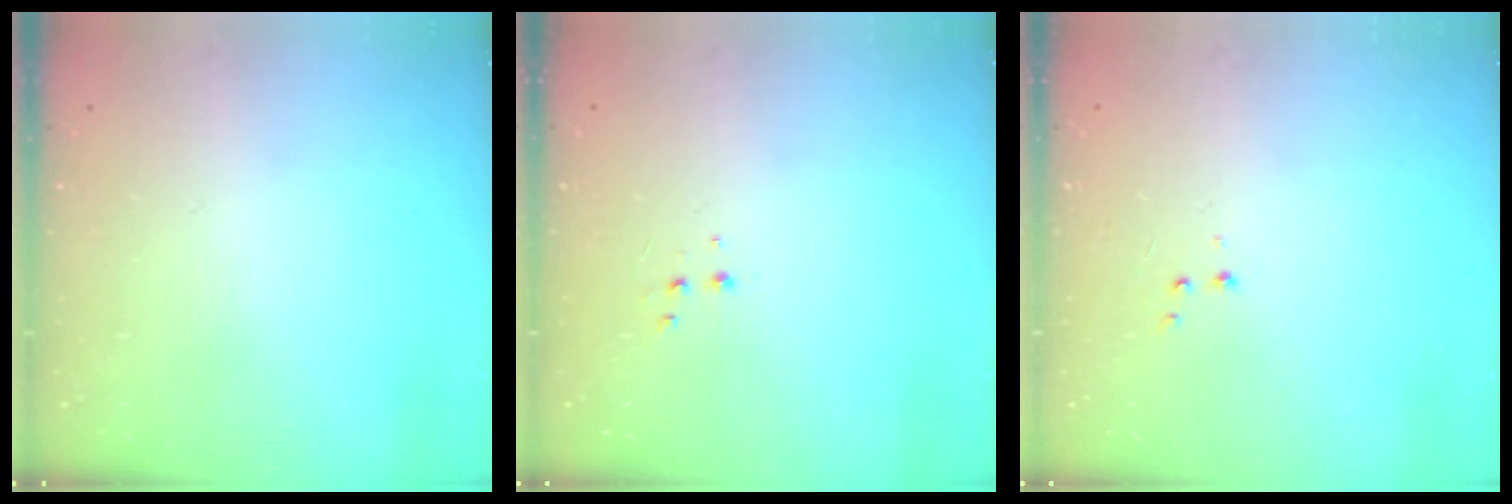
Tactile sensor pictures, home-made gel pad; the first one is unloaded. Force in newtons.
{"total": 1.9, "press": 1.9, "slide": 0.2}
{"total": 2.6, "press": 2.5, "slide": 0.6}